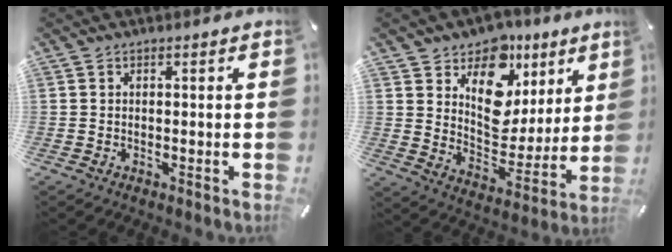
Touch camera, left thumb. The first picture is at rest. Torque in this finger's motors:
{"motor_torque": [2.02, 1.93, 1.28, -1.48, 0.41]}